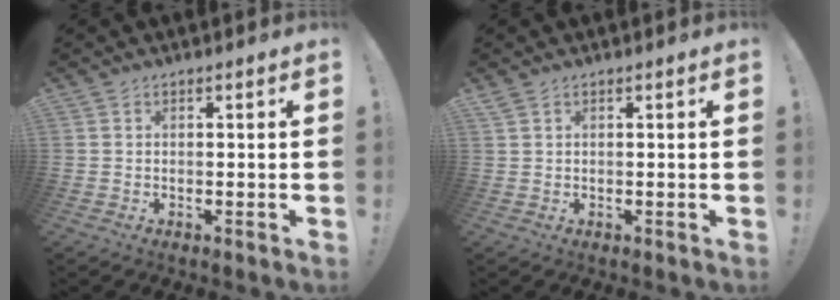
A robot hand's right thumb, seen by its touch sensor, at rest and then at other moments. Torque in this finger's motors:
{"motor_torque": [-0.23, 0.24, -0.10, 0.28, -0.01]}